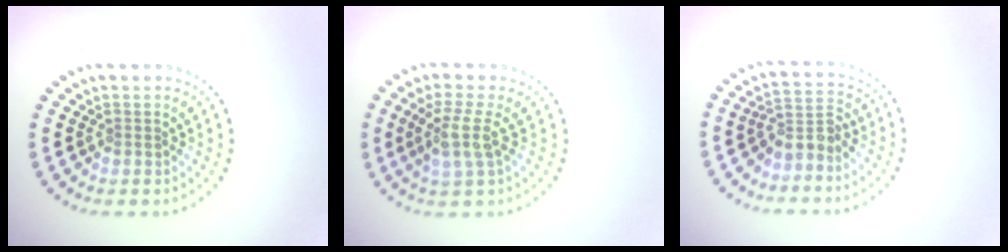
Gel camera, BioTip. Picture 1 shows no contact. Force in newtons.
{"total": 3.0, "press": 2.4, "slide": 1.8}
{"total": 2.7, "press": 2.0, "slide": 1.8}